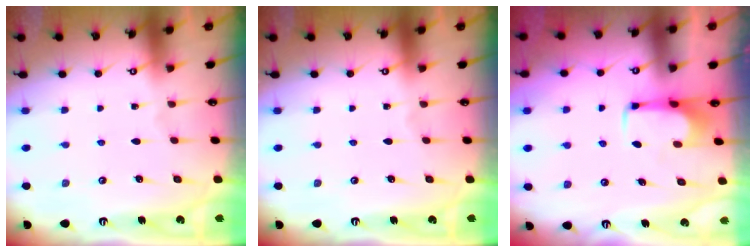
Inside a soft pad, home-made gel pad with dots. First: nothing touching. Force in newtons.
{"total": 0.0}
{"total": 1.9, "press": 1.9, "slide": 0.2}